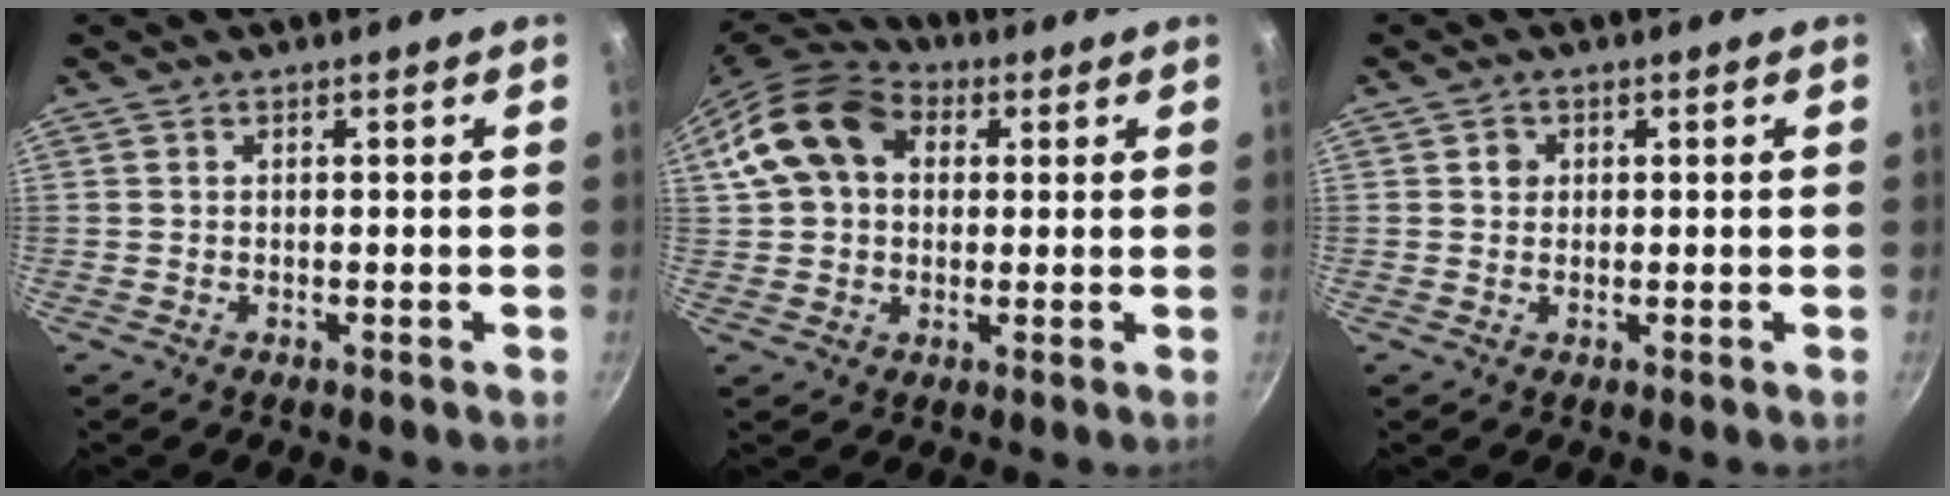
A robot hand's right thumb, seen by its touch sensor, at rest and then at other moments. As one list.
[{"total": 14.1, "force": [3.4, 10.7, 8.6], "torque": [-0.137, 0.024, 0.045]}, {"total": 1.8, "force": [0.4, 1.6, 0.5], "torque": [-0.002, 0.003, 0.004]}]